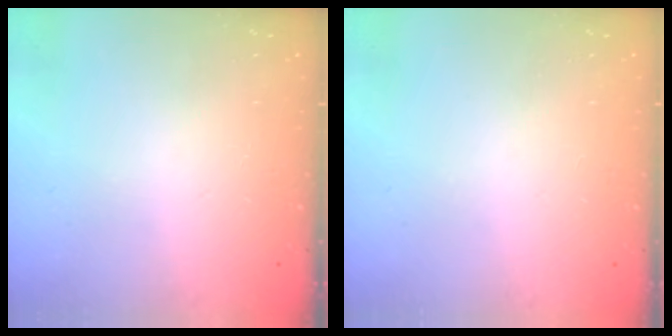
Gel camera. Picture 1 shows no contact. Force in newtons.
{"total": 0.0}